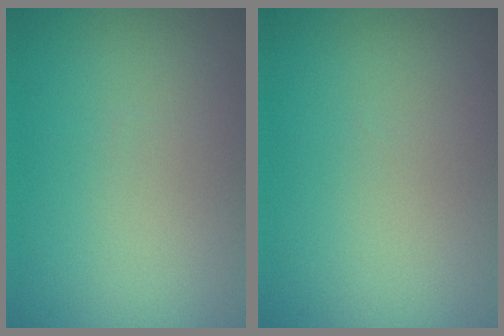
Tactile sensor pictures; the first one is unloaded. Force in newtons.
{"total": 0.0}